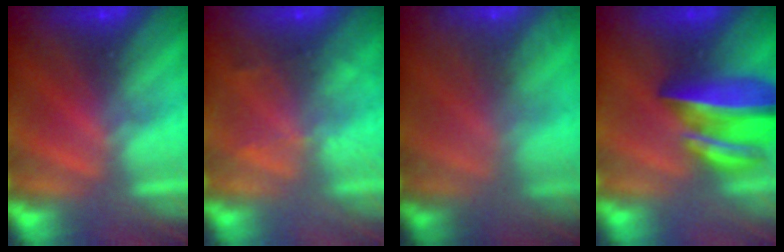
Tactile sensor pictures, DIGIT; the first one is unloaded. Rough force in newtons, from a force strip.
{"total": 2.3}
{"total": 6.8}
{"total": 7.6}